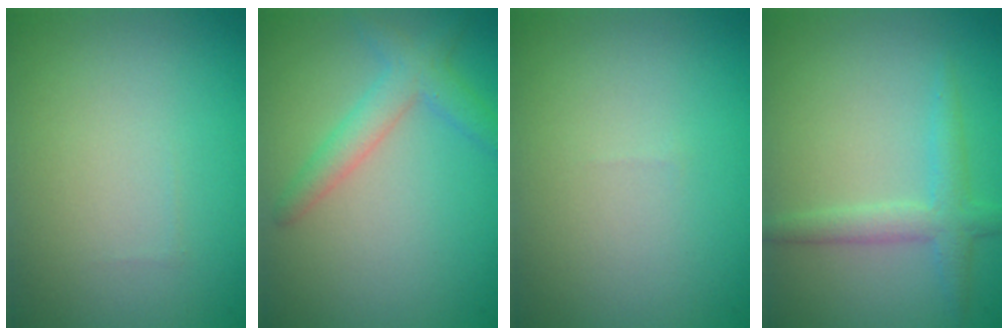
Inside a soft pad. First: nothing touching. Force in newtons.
{"total": 2.9, "press": 2.9, "slide": 0.1}
{"total": 0.0}
{"total": 2.5, "press": 2.5, "slide": 0.1}